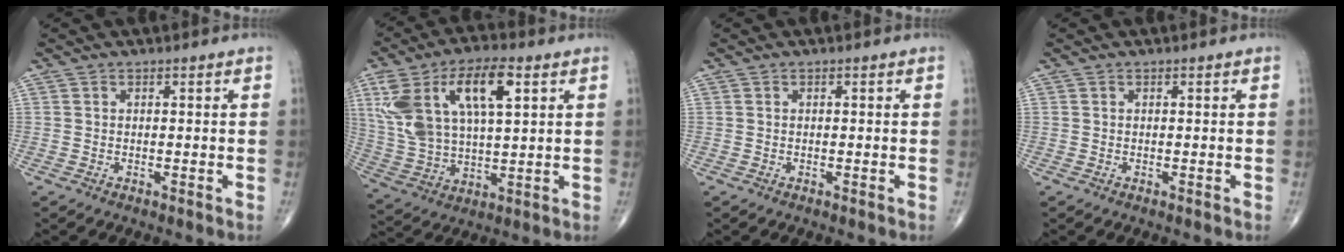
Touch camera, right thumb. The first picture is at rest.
{"total": 18.9, "force": [7.0, 8.4, 15.5], "torque": [-0.299, 0.000, 0.133]}
{"total": 0.0}
{"total": 0.0}